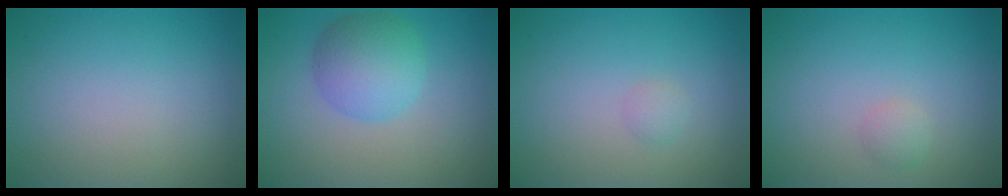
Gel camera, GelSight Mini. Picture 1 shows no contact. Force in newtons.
{"total": 4.8, "press": 4.8, "slide": 0.0}
{"total": 0.7, "press": 0.7, "slide": 0.0}
{"total": 1.0, "press": 1.0, "slide": 0.1}